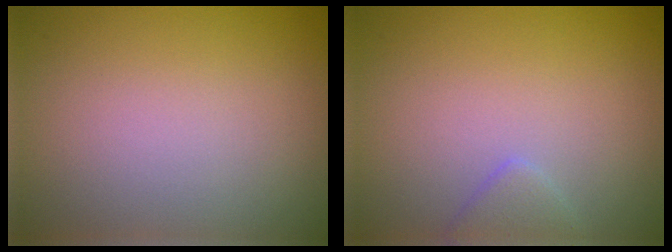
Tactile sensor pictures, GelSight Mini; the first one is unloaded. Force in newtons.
{"total": 1.3, "press": 1.3, "slide": 0.1}